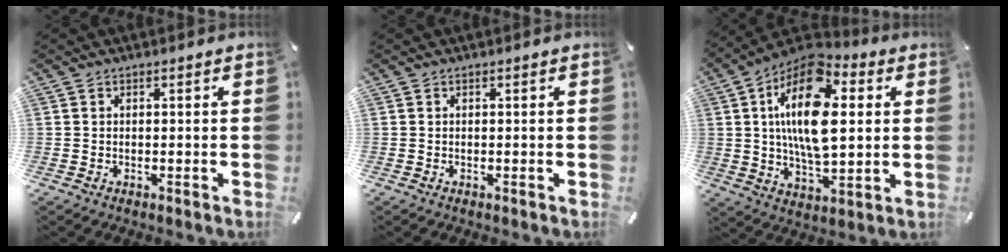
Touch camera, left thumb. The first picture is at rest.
{"total": 0.0}
{"total": 19.4, "force": [4.5, 10.3, 15.8], "torque": [-0.307, -0.012, 0.070]}